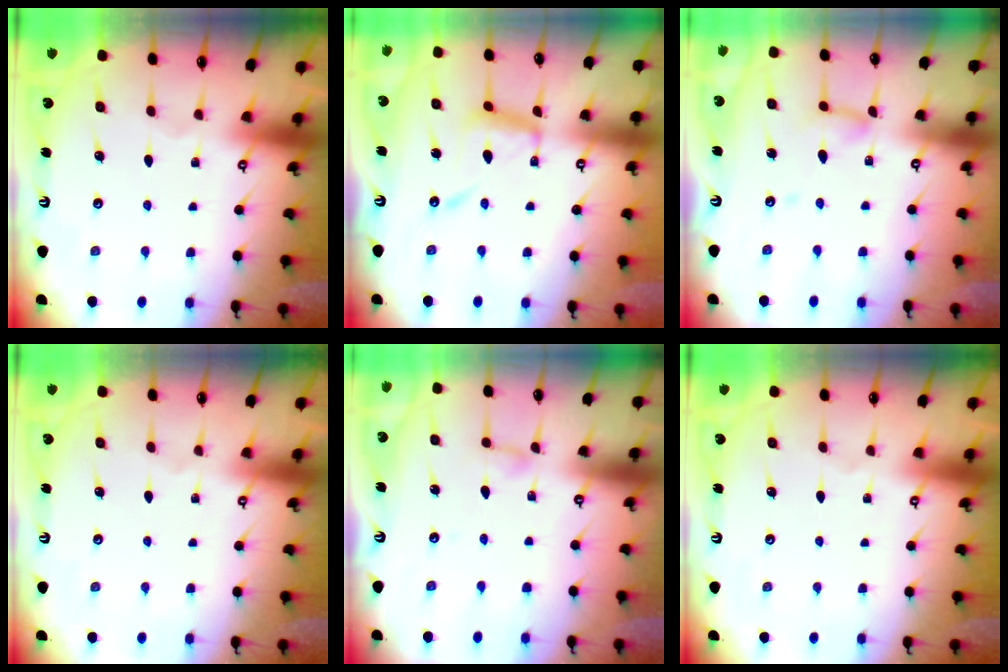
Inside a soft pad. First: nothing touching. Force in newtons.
{"total": 12.5, "press": 12.5, "slide": 1.1}
{"total": 7.1, "press": 7.1, "slide": 0.6}
{"total": 0.0}
{"total": 2.8, "press": 2.7, "slide": 0.3}
{"total": 0.0}